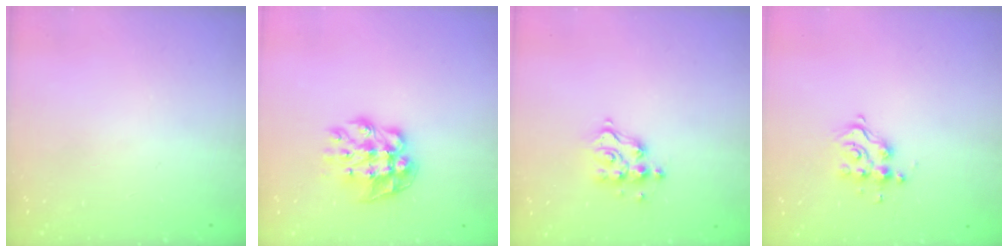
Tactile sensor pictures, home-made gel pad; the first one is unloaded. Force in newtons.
{"total": 10.6, "press": 10.6, "slide": 0.9}
{"total": 8.0, "press": 8.0, "slide": 0.3}
{"total": 8.4, "press": 8.4, "slide": 0.7}